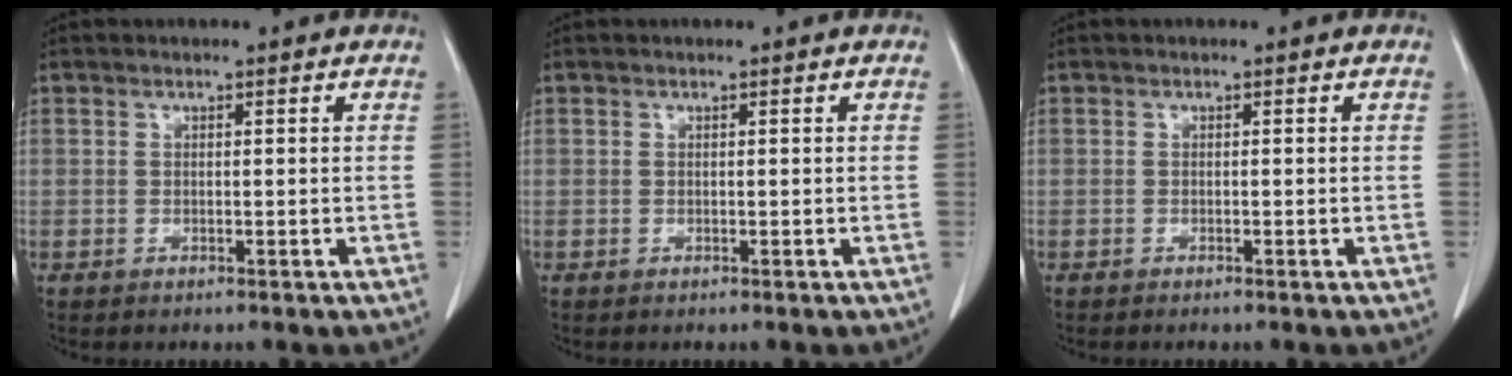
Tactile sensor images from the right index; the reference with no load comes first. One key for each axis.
{"total": 0.0}
{"total": 0.0}